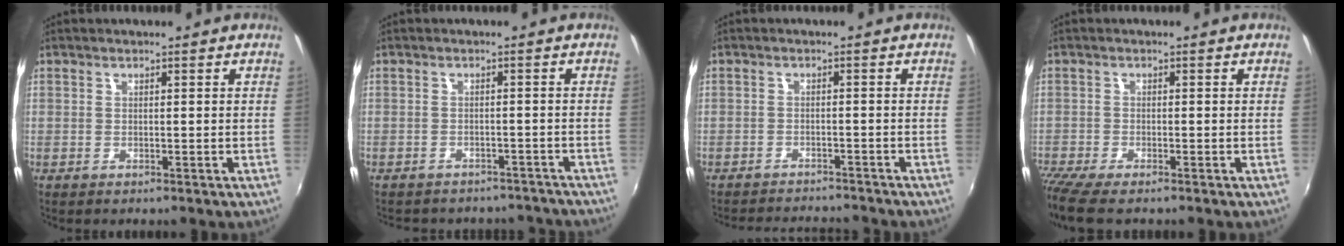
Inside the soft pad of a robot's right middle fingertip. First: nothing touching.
{"total": 11.7, "force": [-10.3, 4.5, 3.0], "torque": [-0.073, 0.009, -0.118]}
{"total": 7.7, "force": [-7.2, 1.9, 1.9], "torque": [-0.056, 0.008, -0.102]}
{"total": 5.5, "force": [-4.6, 0.6, 3.0], "torque": [-0.078, -0.029, -0.088]}